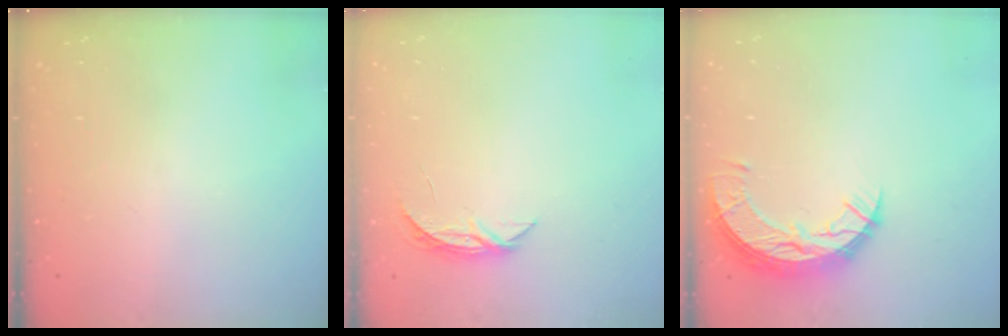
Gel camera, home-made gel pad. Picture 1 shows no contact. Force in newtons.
{"total": 4.8, "press": 4.7, "slide": 0.5}
{"total": 10.7, "press": 10.7, "slide": 0.8}